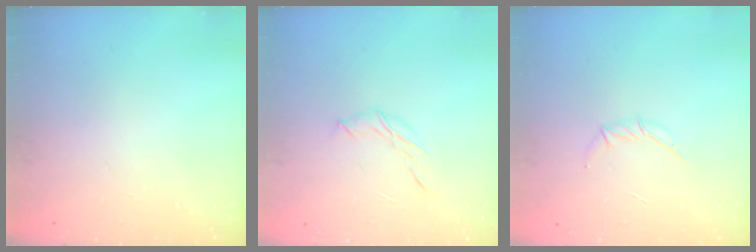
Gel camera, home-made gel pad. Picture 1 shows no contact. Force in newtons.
{"total": 6.1, "press": 5.9, "slide": 1.5}
{"total": 3.3, "press": 3.2, "slide": 0.9}